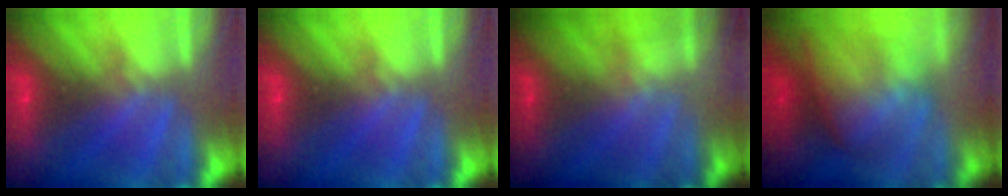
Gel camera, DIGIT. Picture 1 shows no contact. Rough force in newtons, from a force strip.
{"total": 0.0}
{"total": 1.7}
{"total": 6.9}